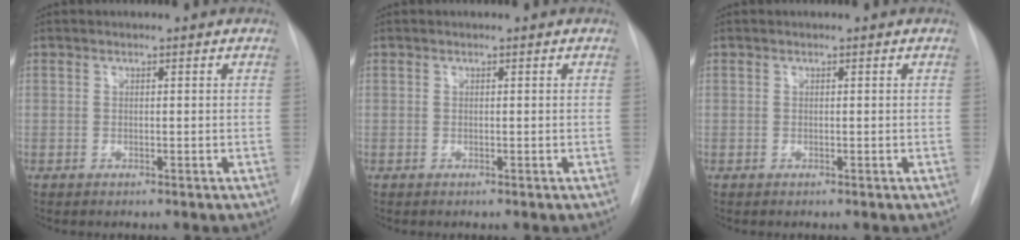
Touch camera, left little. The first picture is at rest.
{"total": 0.0}
{"total": 0.0}